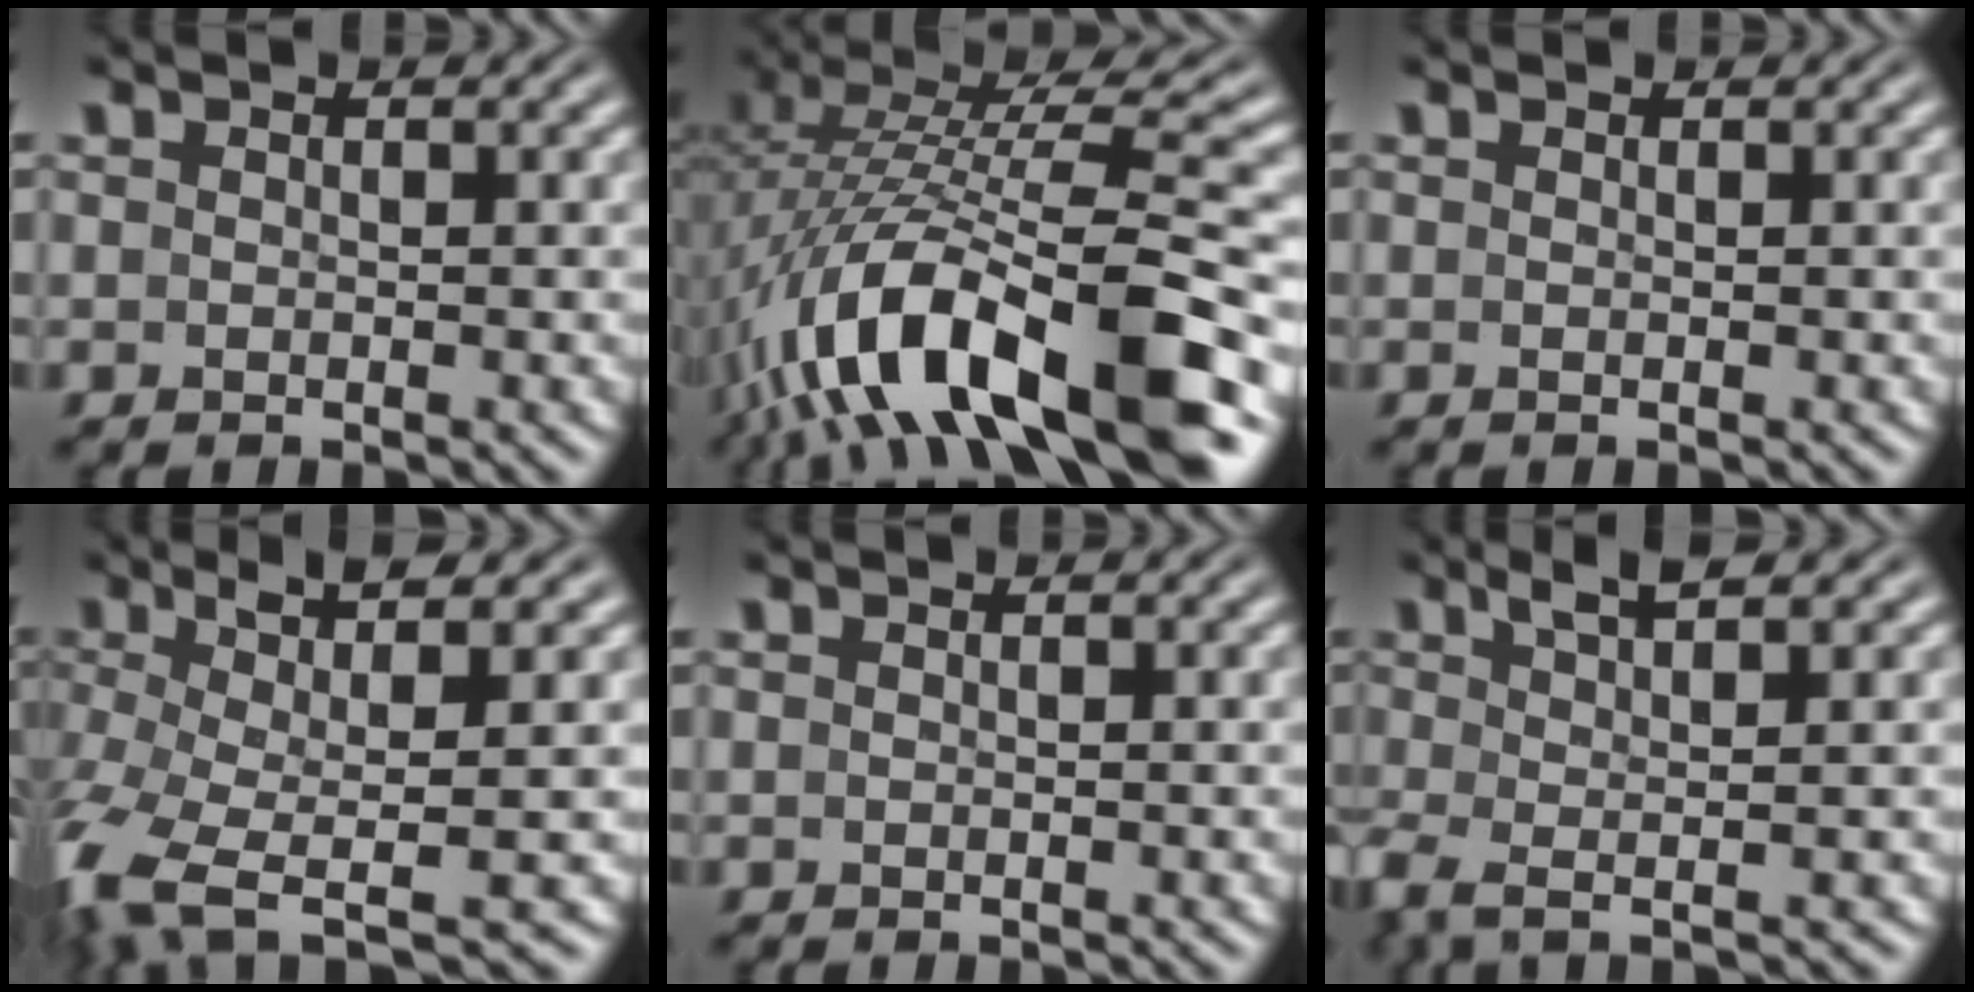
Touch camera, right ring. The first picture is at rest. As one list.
[{"total": 12.7, "force": [-3.3, 5.6, 10.9], "torque": [-0.213, -0.030, -0.031]}, {"total": 0.0}, {"total": 7.9, "force": [-4.3, 4.0, 5.4], "torque": [-0.140, -0.044, -0.048]}, {"total": 0.0}, {"total": 3.7, "force": [0.5, 0.8, 3.5], "torque": [-0.087, -0.013, 0.021]}]